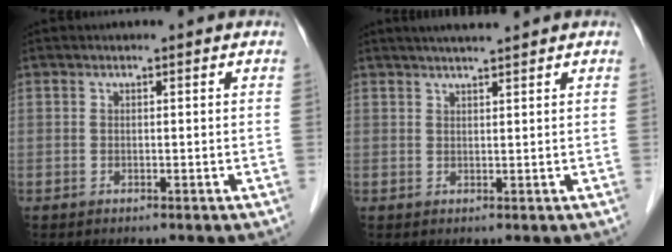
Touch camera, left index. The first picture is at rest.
{"total": 3.9, "force": [3.4, -0.3, 2.0], "torque": [-0.027, 0.017, 0.056]}